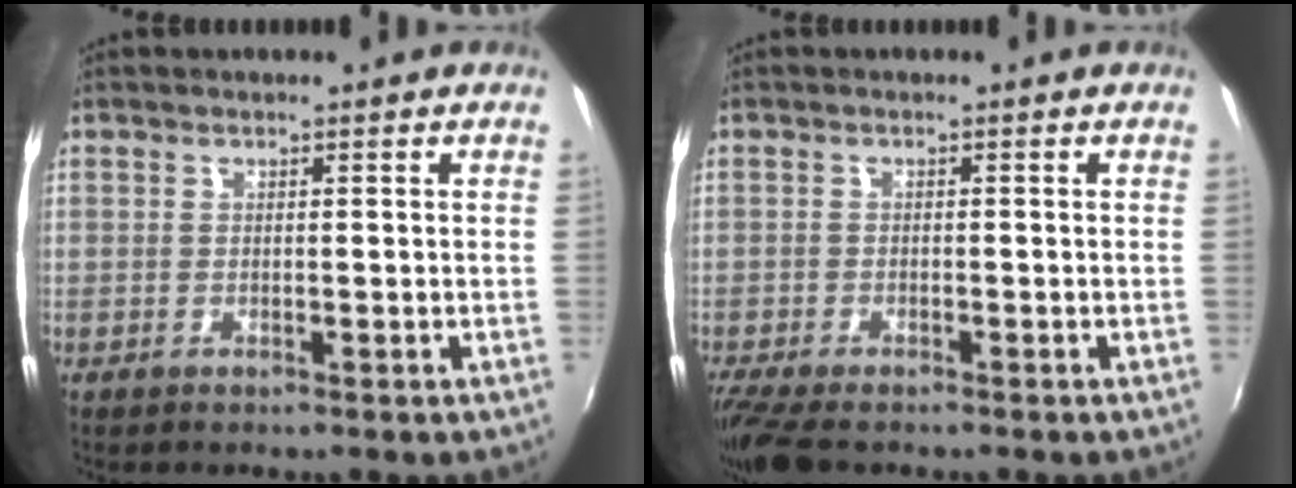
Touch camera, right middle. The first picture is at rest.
{"total": 6.5, "force": [-5.1, 1.6, 3.7], "torque": [-0.090, -0.036, -0.096]}